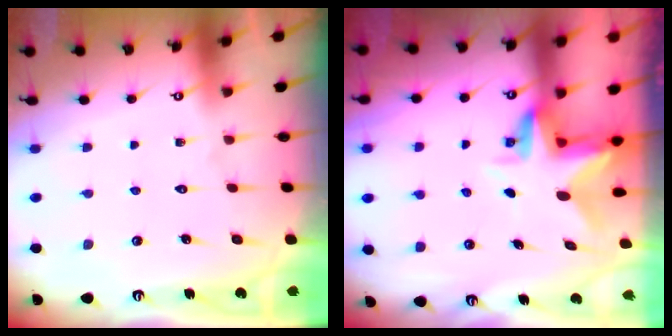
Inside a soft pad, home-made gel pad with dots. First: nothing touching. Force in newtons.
{"total": 4.2, "press": 4.2, "slide": 0.5}